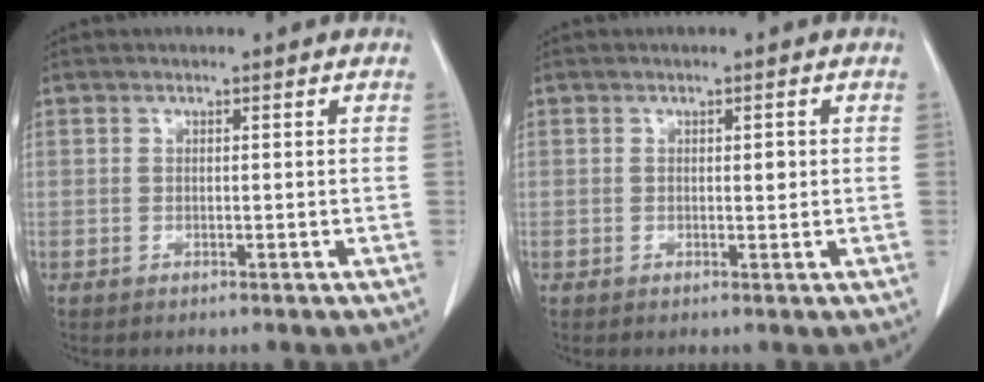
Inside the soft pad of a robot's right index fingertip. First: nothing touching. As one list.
[{"total": 1.1, "force": [0.3, 0.4, 0.9], "torque": [-0.012, 0.000, 0.008]}]